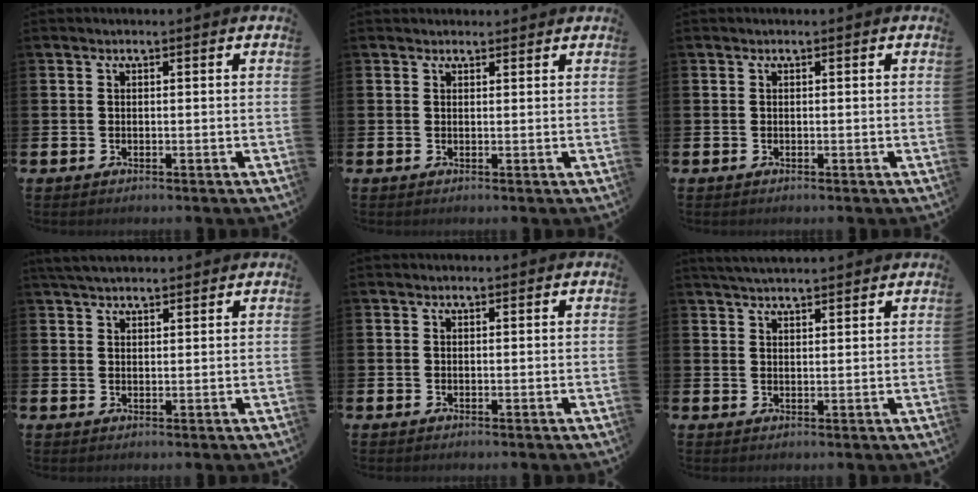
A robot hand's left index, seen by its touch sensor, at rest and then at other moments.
{"total": 1.2, "force": [1.1, 0.5, 0.0], "torque": [0.017, -0.002, 0.016]}
{"total": 0.0}
{"total": 3.6, "force": [3.4, 0.9, 1.0], "torque": [-0.023, -0.008, 0.062]}
{"total": 0.0}
{"total": 3.3, "force": [3.3, 0.2, 0.4], "torque": [-0.010, -0.011, 0.060]}